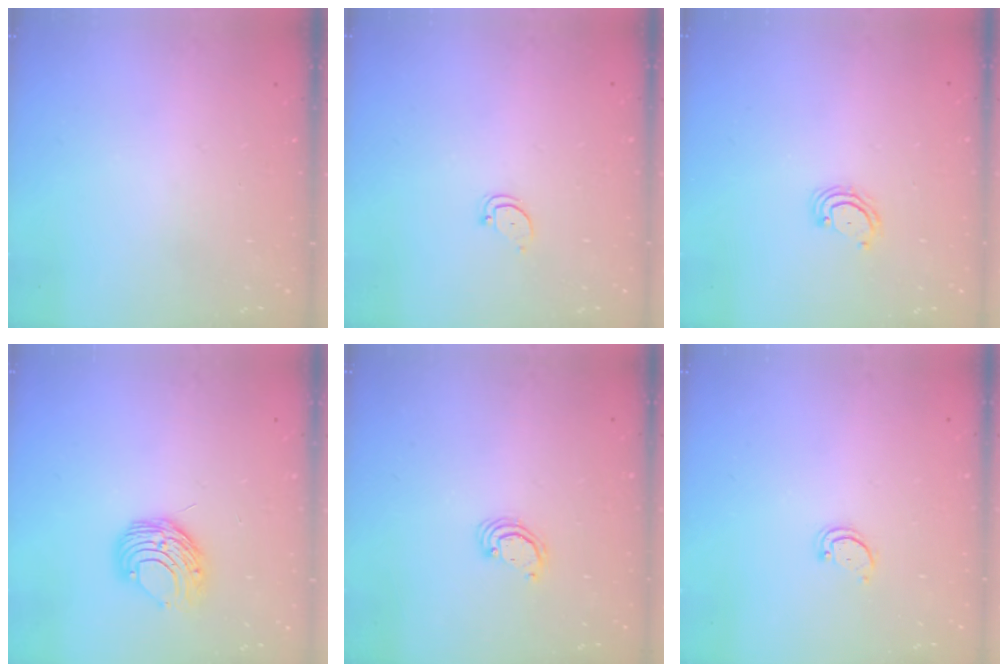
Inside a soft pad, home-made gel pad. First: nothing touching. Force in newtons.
{"total": 2.3, "press": 2.3, "slide": 0.2}
{"total": 3.6, "press": 3.6, "slide": 0.4}
{"total": 8.8, "press": 8.8, "slide": 0.8}
{"total": 2.3, "press": 2.3, "slide": 0.2}
{"total": 1.9, "press": 1.9, "slide": 0.2}